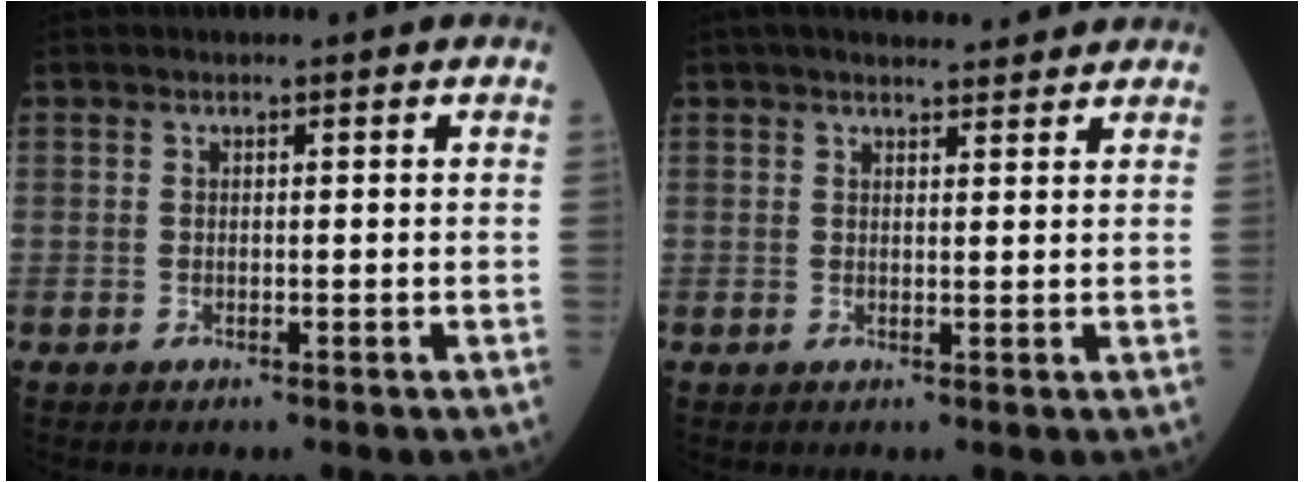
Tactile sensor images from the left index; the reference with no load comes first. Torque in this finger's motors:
{"motor_torque": [0.20, -0.33, -0.09, 0.01]}